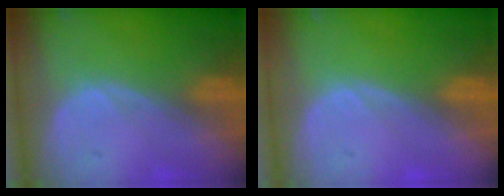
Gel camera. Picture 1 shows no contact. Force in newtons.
{"total": 0.0}